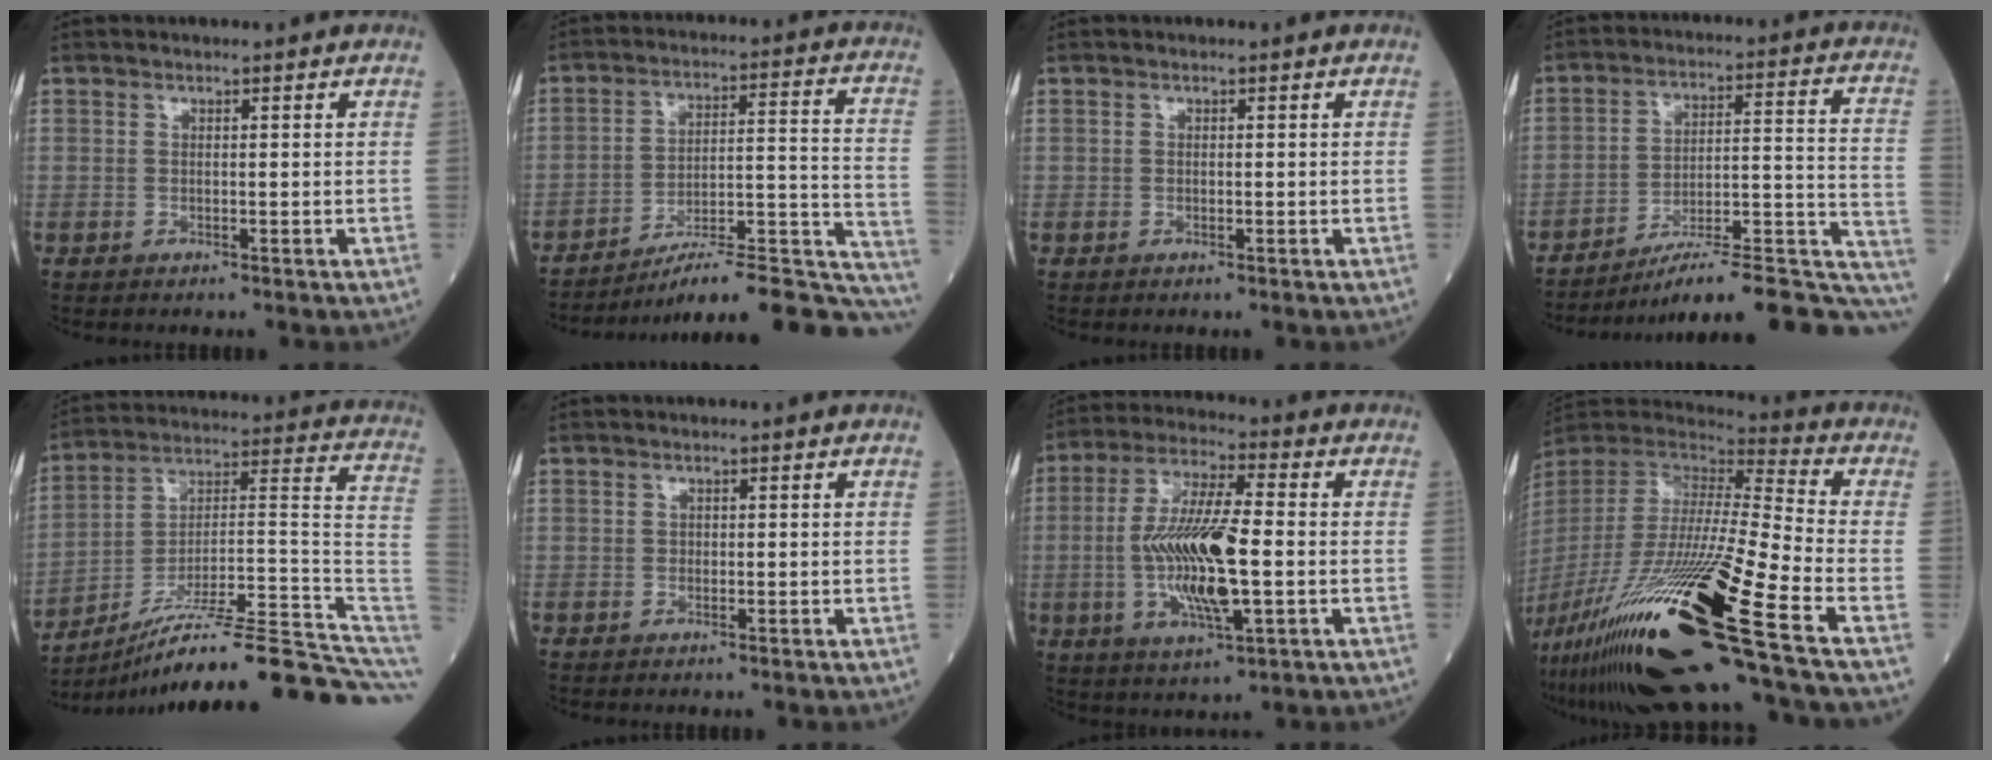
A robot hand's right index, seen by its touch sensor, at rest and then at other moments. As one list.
[{"total": 23.2, "force": [-21.2, 1.3, 9.4], "torque": [-0.054, 0.026, -0.291]}, {"total": 0.0}, {"total": 21.4, "force": [-17.8, 1.9, 11.7], "torque": [-0.092, 0.031, -0.252]}, {"total": 25.9, "force": [-20.5, 0.2, 15.8], "torque": [-0.142, 0.035, -0.311]}, {"total": 0.0}, {"total": 13.9, "force": [-1.7, 2.6, 13.5], "torque": [-0.270, -0.004, -0.028]}, {"total": 33.4, "force": [-18.8, 1.1, 27.5], "torque": [-0.552, -0.072, -0.349]}]